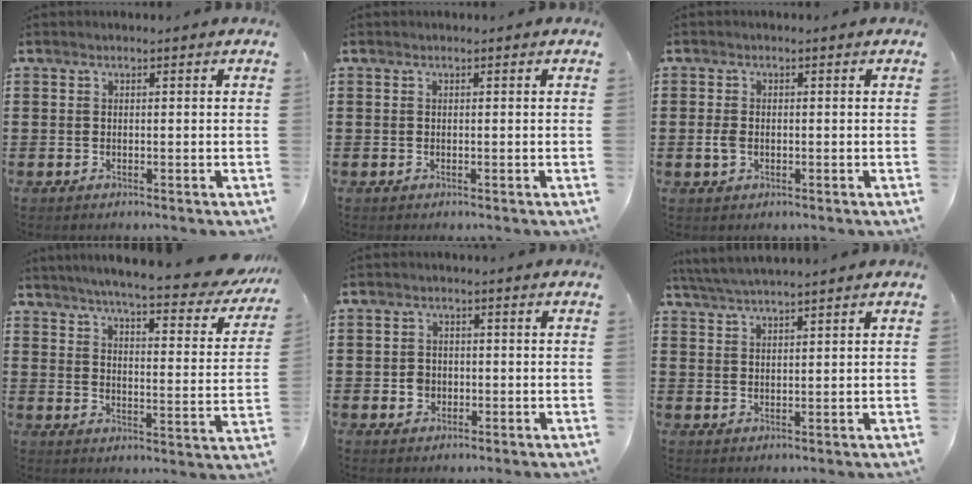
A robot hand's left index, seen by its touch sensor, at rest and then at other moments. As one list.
[{"total": 0.0}, {"total": 2.0, "force": [-0.3, 1.3, 1.6], "torque": [-0.047, -0.002, -0.011]}, {"total": 5.9, "force": [5.3, -0.3, 2.6], "torque": [-0.067, -0.042, 0.086]}, {"total": 2.3, "force": [-0.4, 2.1, 0.8], "torque": [-0.022, 0.005, -0.010]}, {"total": 3.2, "force": [3.0, -0.4, 1.0], "torque": [-0.028, -0.005, 0.055]}]